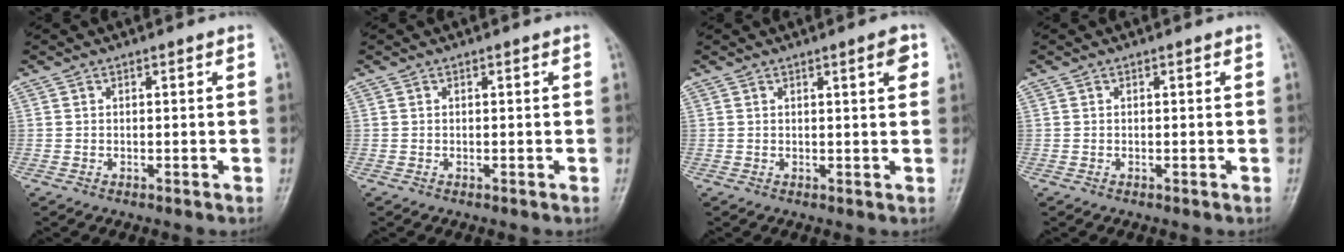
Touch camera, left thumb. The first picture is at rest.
{"total": 0.0}
{"total": 2.8, "force": [1.3, 0.5, 2.5], "torque": [-0.031, -0.003, 0.016]}
{"total": 0.0}